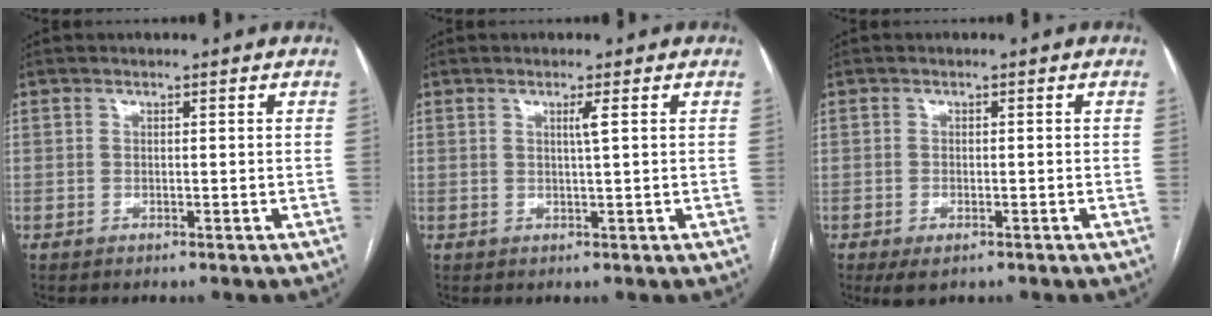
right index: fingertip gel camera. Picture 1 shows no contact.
{"total": 1.4, "force": [0.5, -0.4, 1.3], "torque": [-0.026, -0.003, 0.010]}
{"total": 2.7, "force": [-1.5, 1.2, 1.8], "torque": [-0.028, -0.003, -0.017]}